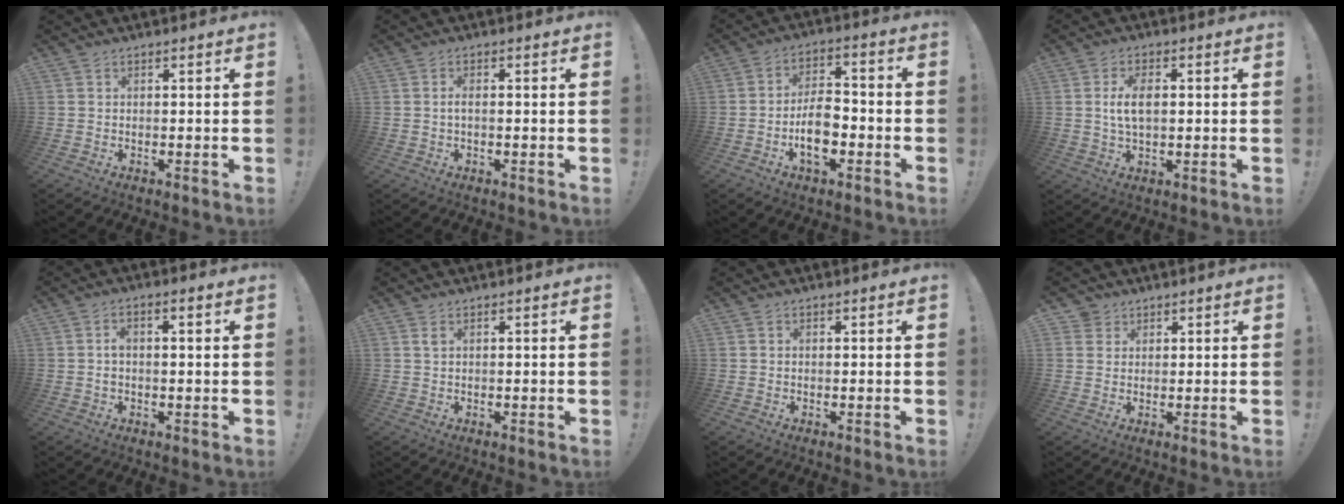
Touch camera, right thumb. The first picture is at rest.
{"total": 1.5, "force": [-0.3, 0.5, 1.4], "torque": [-0.032, 0.007, -0.004]}
{"total": 10.7, "force": [-3.9, 5.6, 8.2], "torque": [-0.142, 0.015, -0.069]}
{"total": 5.1, "force": [1.0, 2.7, 4.2], "torque": [-0.073, -0.002, 0.012]}
{"total": 3.1, "force": [-0.5, 1.0, 2.9], "torque": [-0.057, 0.009, -0.008]}
{"total": 1.0, "force": [0.5, 0.5, 0.7], "torque": [-0.014, 0.000, 0.008]}
{"total": 0.0}
{"total": 3.0, "force": [2.0, 2.2, 0.3], "torque": [-0.008, -0.007, 0.037]}